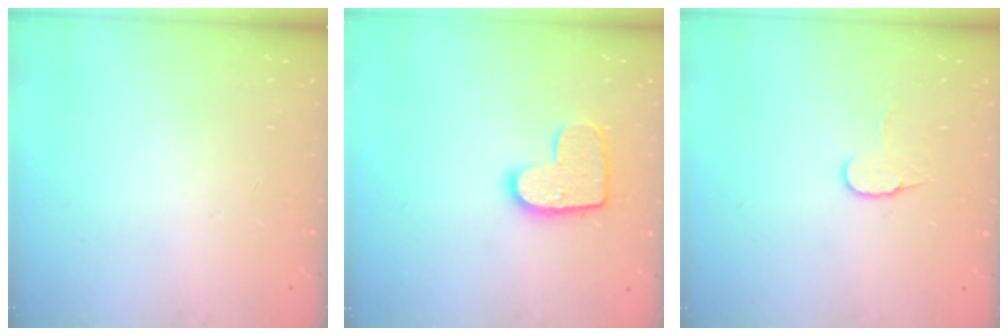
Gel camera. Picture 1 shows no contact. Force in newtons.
{"total": 11.8, "press": 11.7, "slide": 0.6}
{"total": 7.3, "press": 7.3, "slide": 0.4}